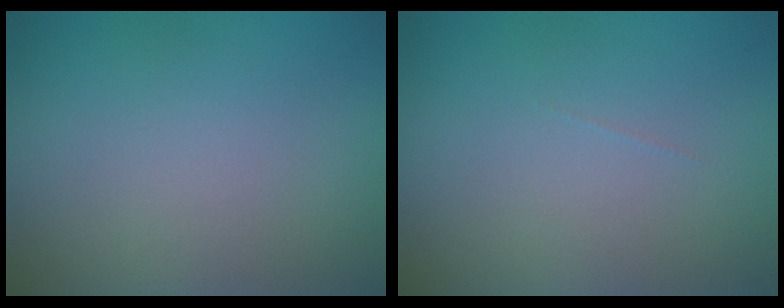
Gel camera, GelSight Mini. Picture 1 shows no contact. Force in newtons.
{"total": 0.0}